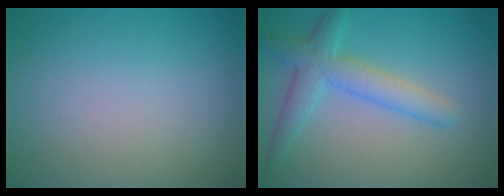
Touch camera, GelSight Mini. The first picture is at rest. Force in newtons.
{"total": 4.0, "press": 4.0, "slide": 0.2}